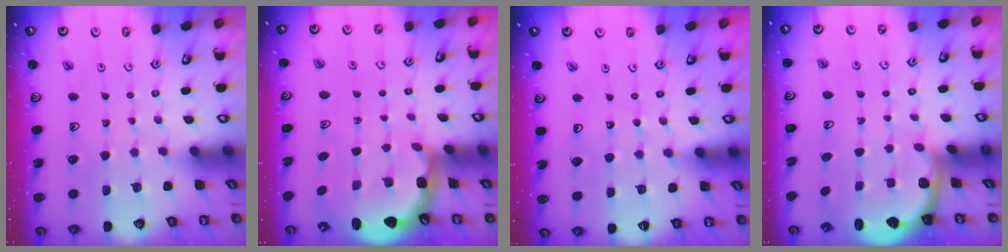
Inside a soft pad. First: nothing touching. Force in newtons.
{"total": 4.0, "press": 3.4, "slide": 2.3}
{"total": 4.8, "press": 4.7, "slide": 0.5}
{"total": 2.2, "press": 2.0, "slide": 0.8}